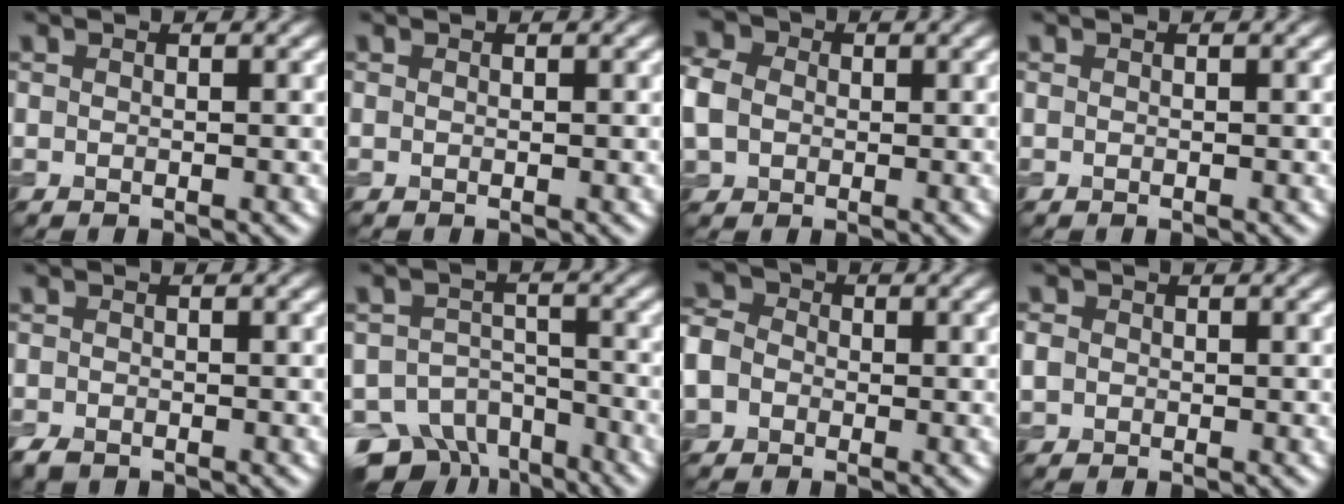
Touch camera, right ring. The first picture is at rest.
{"total": 0.0}
{"total": 5.5, "force": [0.2, 4.6, 2.9], "torque": [-0.076, 0.017, -0.009]}
{"total": 0.0}
{"total": 1.4, "force": [-1.2, 0.7, 0.5], "torque": [-0.011, -0.005, -0.026]}
{"total": 8.8, "force": [-6.6, 5.1, 2.8], "torque": [-0.030, -0.008, -0.104]}
{"total": 6.6, "force": [-1.7, 5.7, 2.9], "torque": [-0.074, 0.001, -0.063]}
{"total": 1.3, "force": [0.0, 1.3, 0.4], "torque": [-0.004, -0.002, -0.004]}